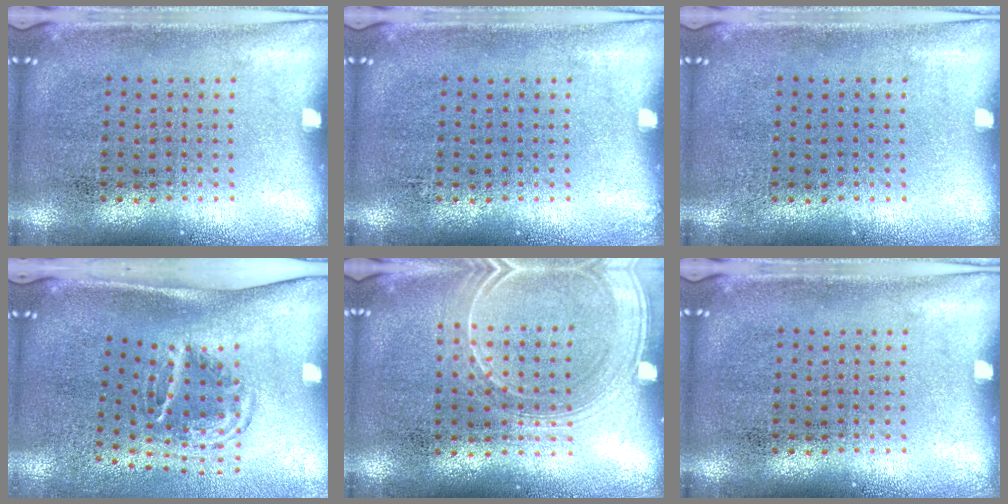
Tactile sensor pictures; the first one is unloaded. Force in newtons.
{"total": 0.0}
{"total": 0.0}
{"total": 1.9, "press": 1.2, "slide": 1.5}
{"total": 1.8, "press": 1.7, "slide": 0.6}
{"total": 0.0}